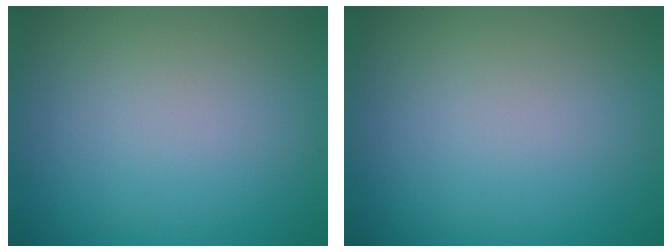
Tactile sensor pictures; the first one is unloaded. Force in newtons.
{"total": 0.0}